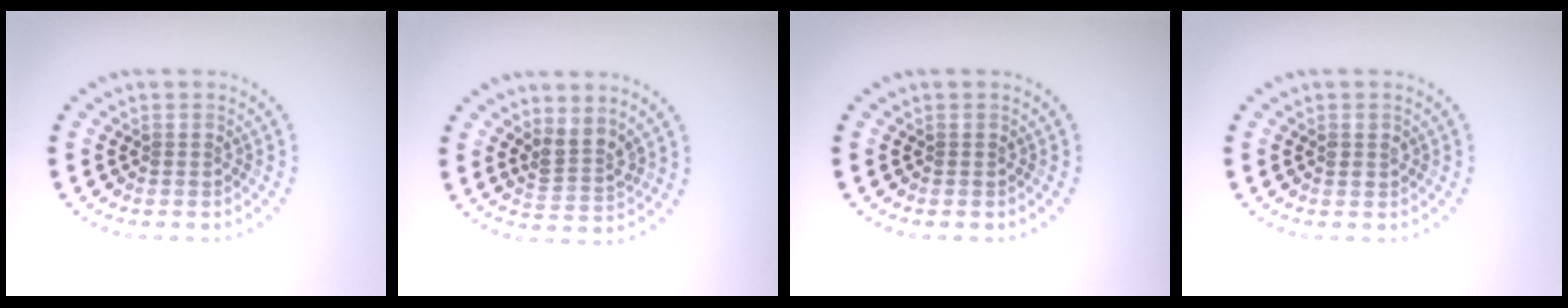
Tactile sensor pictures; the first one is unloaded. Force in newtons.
{"total": 2.6, "press": 1.9, "slide": 1.7}
{"total": 0.0}
{"total": 0.9, "press": 0.8, "slide": 0.3}